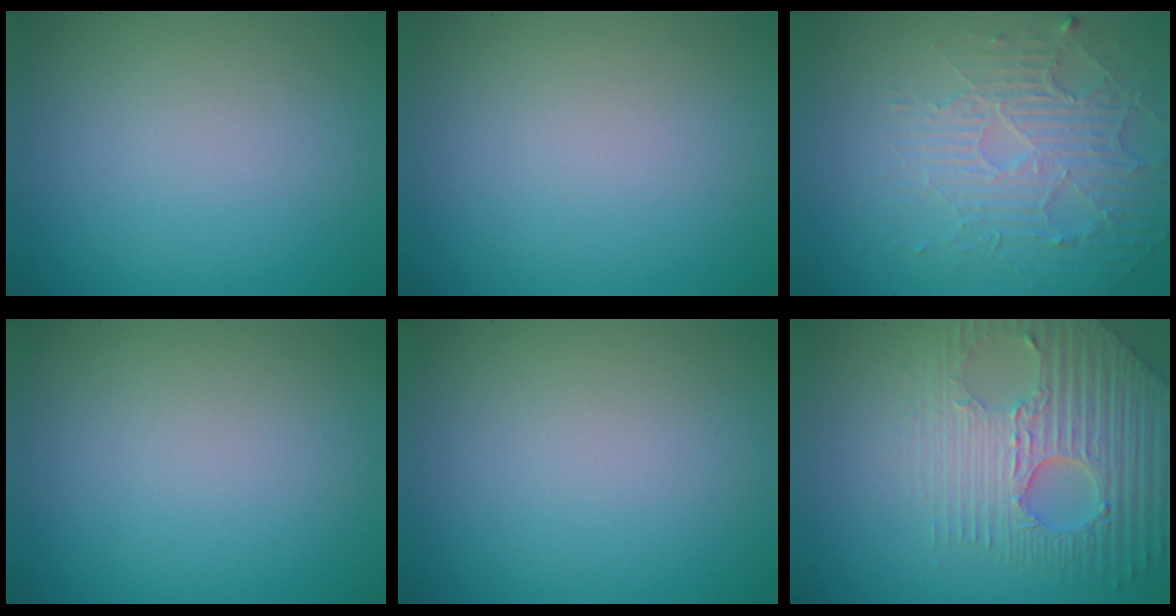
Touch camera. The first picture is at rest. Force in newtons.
{"total": 0.0}
{"total": 5.0, "press": 3.2, "slide": 3.8}
{"total": 0.0}
{"total": 0.0}
{"total": 7.0, "press": 5.2, "slide": 4.7}